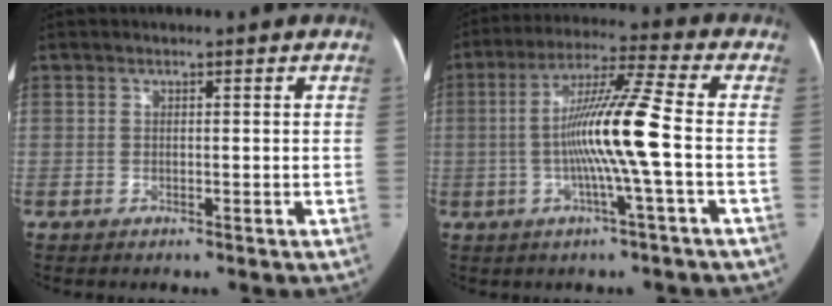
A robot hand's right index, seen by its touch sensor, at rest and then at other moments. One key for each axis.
{"total": 11.5, "fx": -1.7, "fy": -1.3, "fz": 11.4, "tx": -0.211, "ty": 0.004, "tz": -0.037}